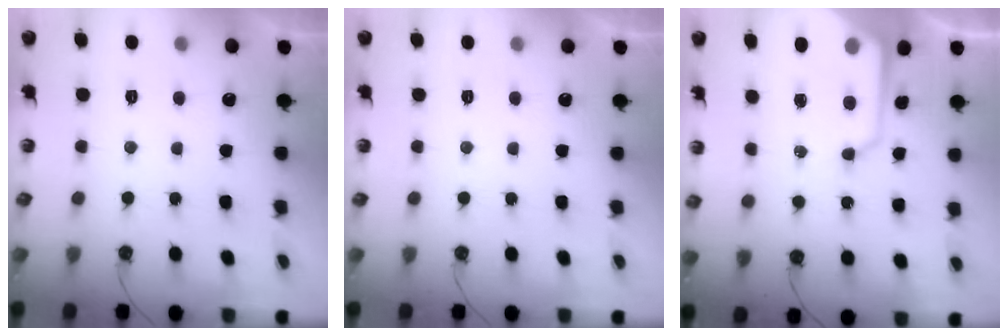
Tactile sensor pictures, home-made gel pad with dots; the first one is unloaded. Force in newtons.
{"total": 0.0}
{"total": 13.2, "press": 13.2, "slide": 1.3}